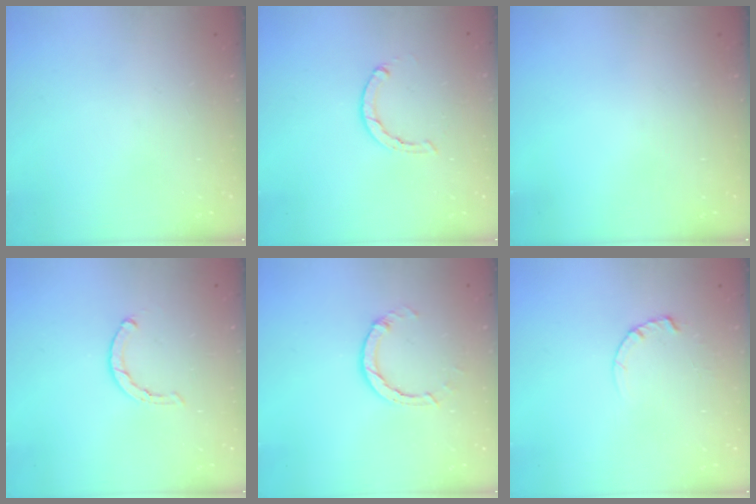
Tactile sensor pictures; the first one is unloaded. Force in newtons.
{"total": 1.5, "press": 1.5, "slide": 0.2}
{"total": 0.0}
{"total": 0.5, "press": 0.5, "slide": 0.2}
{"total": 3.5, "press": 3.5, "slide": 0.4}
{"total": 2.4, "press": 2.4, "slide": 0.3}